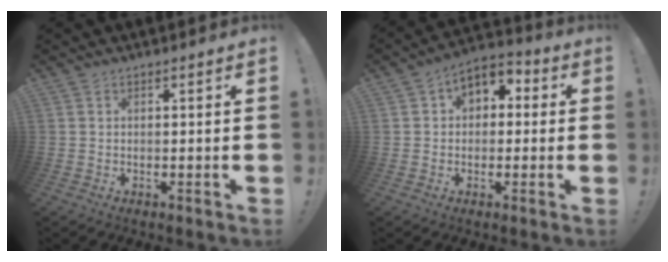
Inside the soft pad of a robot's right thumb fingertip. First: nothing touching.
{"total": 5.8, "force": [0.8, 4.9, 3.0], "torque": [-0.048, 0.009, 0.021]}